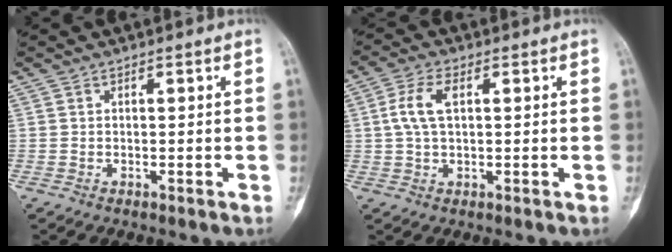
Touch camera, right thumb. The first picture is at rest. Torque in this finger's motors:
{"motor_torque": [0.35, 0.33, 0.31, -0.28, 0.02]}